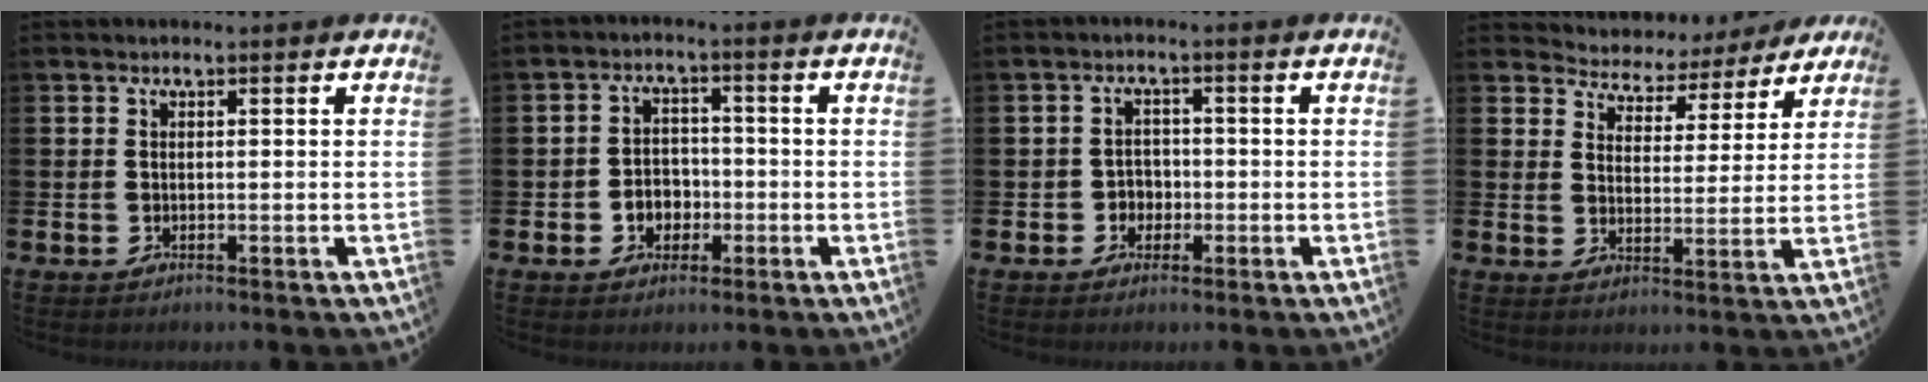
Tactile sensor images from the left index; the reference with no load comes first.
{"total": 3.3, "force": [-1.0, 3.0, 1.1], "torque": [-0.018, 0.000, -0.027]}
{"total": 2.4, "force": [-0.8, 2.2, 0.5], "torque": [-0.014, 0.006, -0.022]}
{"total": 4.9, "force": [4.6, 1.8, -0.2], "torque": [-0.020, -0.043, 0.076]}